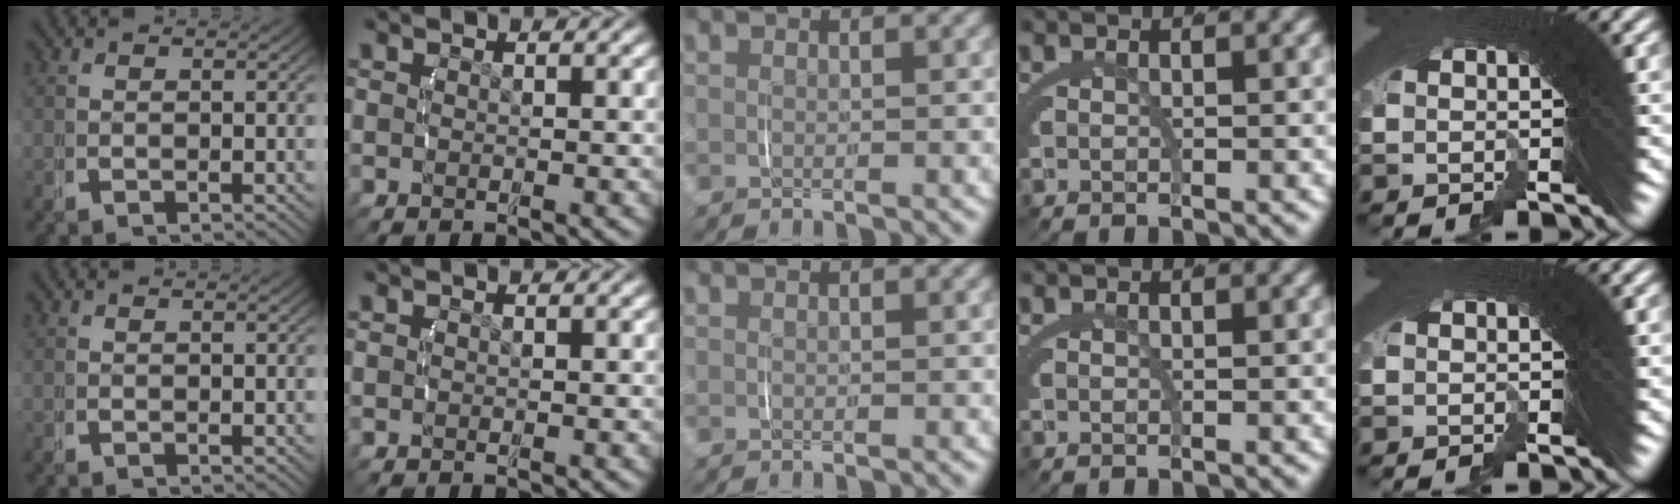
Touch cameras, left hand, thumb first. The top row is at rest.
{}